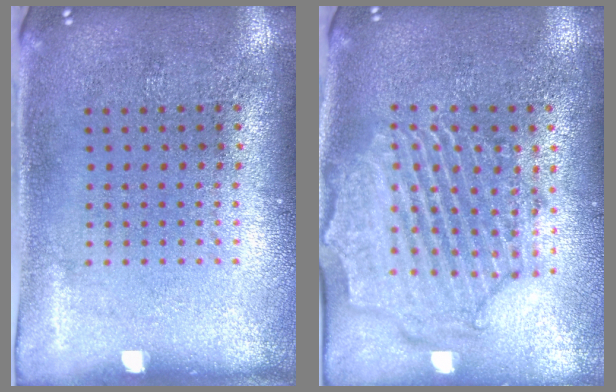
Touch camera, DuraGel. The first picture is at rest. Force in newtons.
{"total": 2.4, "press": 2.2, "slide": 0.8}